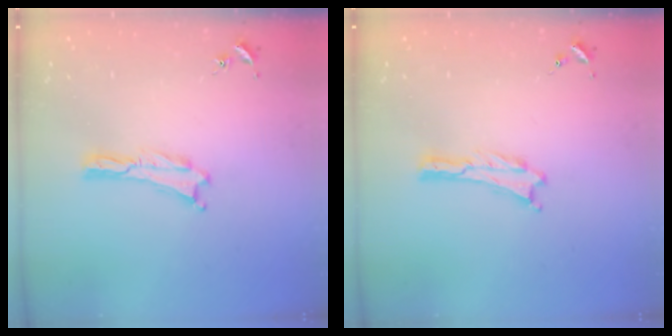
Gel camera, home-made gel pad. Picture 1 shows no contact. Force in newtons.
{"total": 0.0}